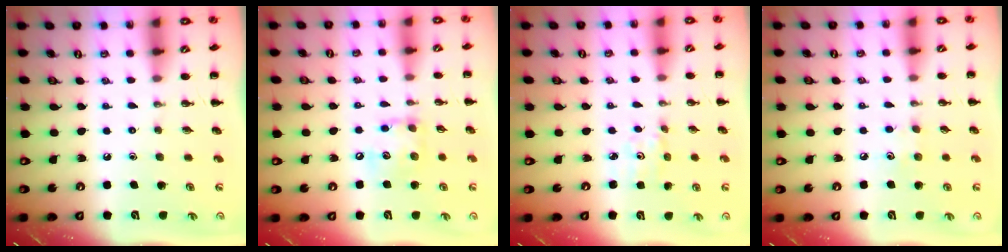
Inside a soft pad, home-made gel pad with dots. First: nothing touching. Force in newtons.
{"total": 10.3, "press": 10.2, "slide": 0.8}
{"total": 1.6, "press": 1.5, "slide": 0.3}
{"total": 5.8, "press": 5.6, "slide": 1.7}